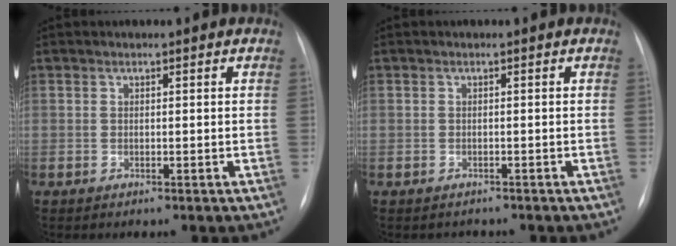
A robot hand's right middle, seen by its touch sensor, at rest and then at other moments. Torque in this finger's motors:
{"motor_torque": [-0.69, -0.12, -0.24, -0.06]}